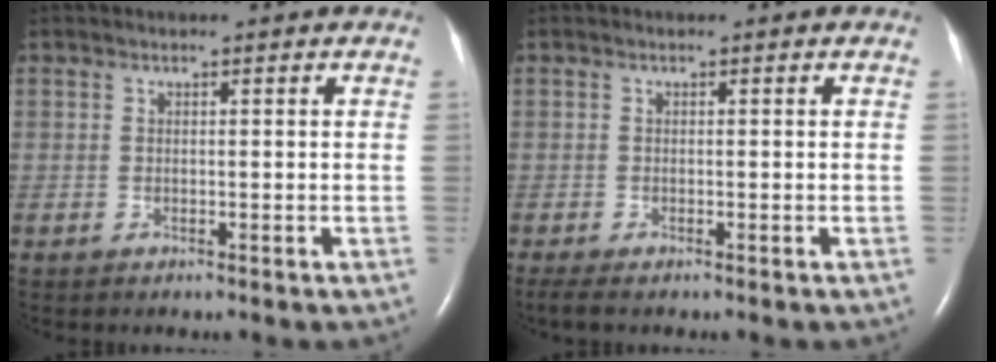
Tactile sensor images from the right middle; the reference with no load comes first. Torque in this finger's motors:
{"motor_torque": [0.07, -0.07, -0.01, 0.00]}